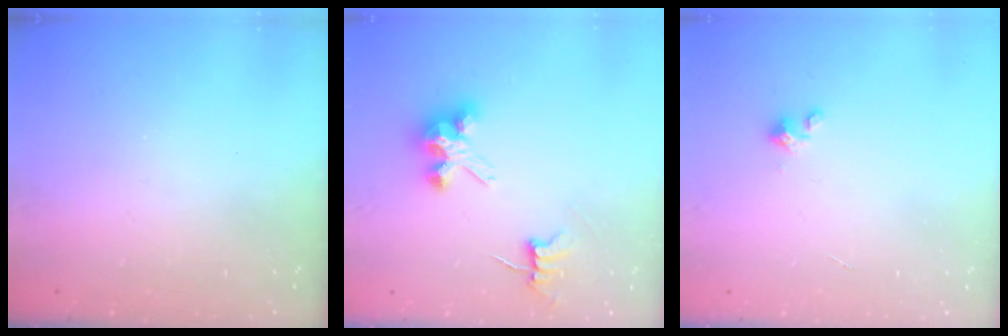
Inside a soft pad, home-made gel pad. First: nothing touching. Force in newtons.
{"total": 6.9, "press": 6.9, "slide": 0.5}
{"total": 2.0, "press": 2.0, "slide": 0.2}